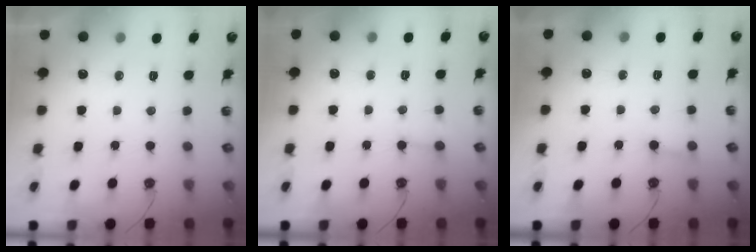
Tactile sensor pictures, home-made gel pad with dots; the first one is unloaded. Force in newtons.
{"total": 2.8, "press": 2.8, "slide": 0.2}
{"total": 4.5, "press": 4.4, "slide": 0.5}